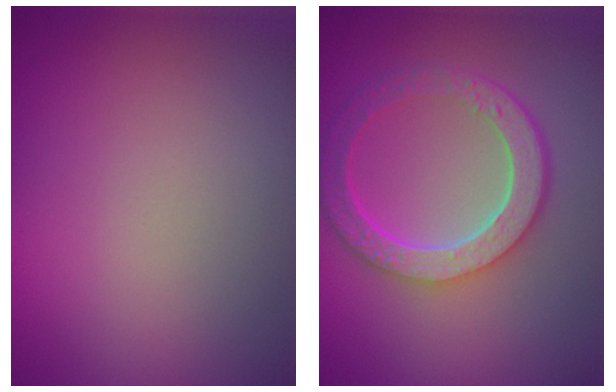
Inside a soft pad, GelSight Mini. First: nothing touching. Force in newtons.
{"total": 6.0, "press": 4.5, "slide": 4.0}